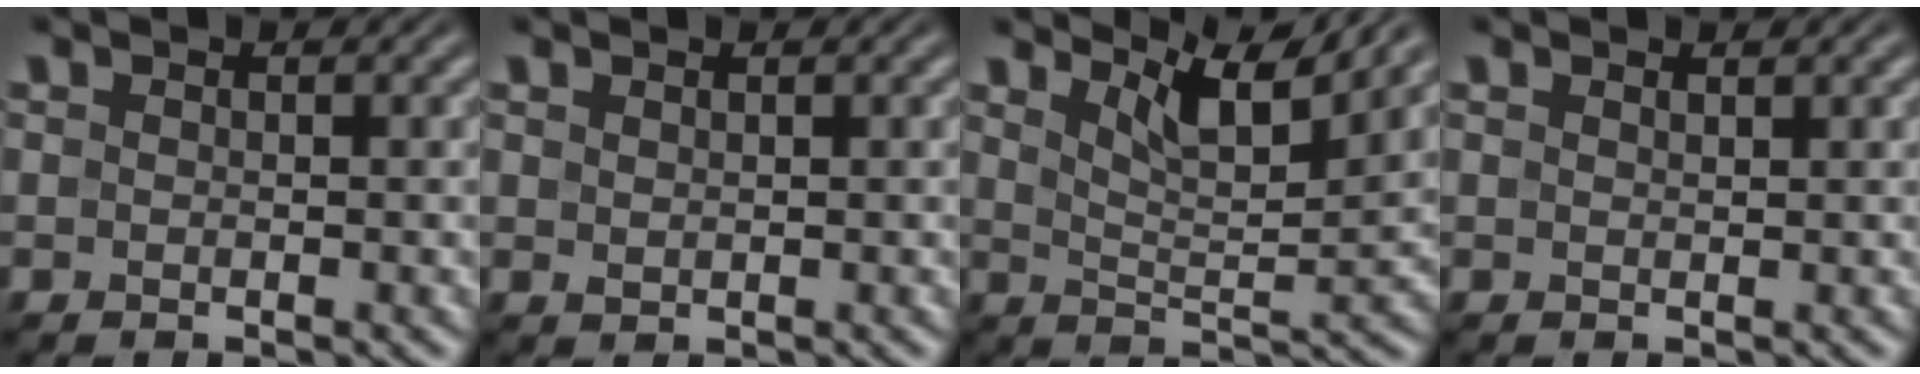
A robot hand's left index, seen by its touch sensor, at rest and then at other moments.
{"total": 0.7, "force": [0.5, 0.3, 0.3], "torque": [-0.009, -0.001, 0.014]}
{"total": 5.4, "force": [4.2, 0.9, 3.3], "torque": [-0.067, -0.001, 0.071]}
{"total": 0.5, "force": [0.5, 0.0, 0.2], "torque": [-0.007, -0.001, 0.011]}